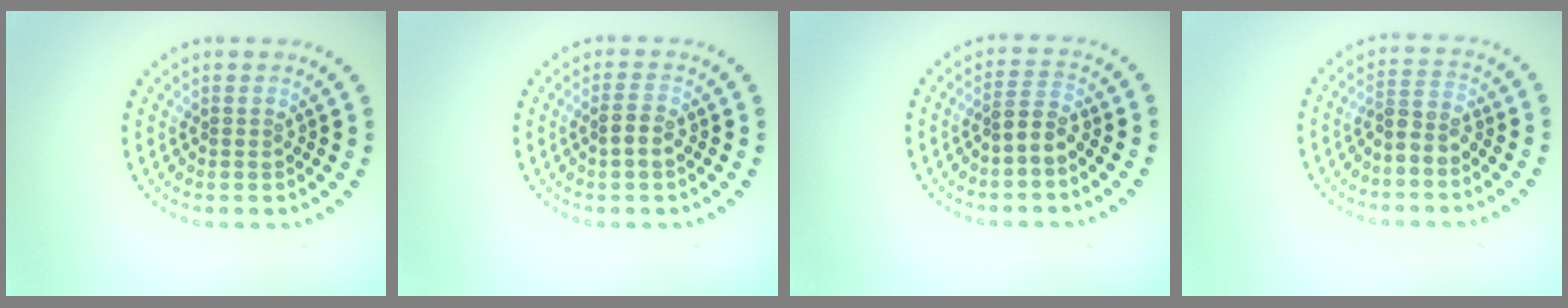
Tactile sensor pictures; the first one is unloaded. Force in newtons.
{"total": 1.9, "press": 1.8, "slide": 0.6}
{"total": 2.0, "press": 1.8, "slide": 0.9}
{"total": 2.4, "press": 1.9, "slide": 1.5}